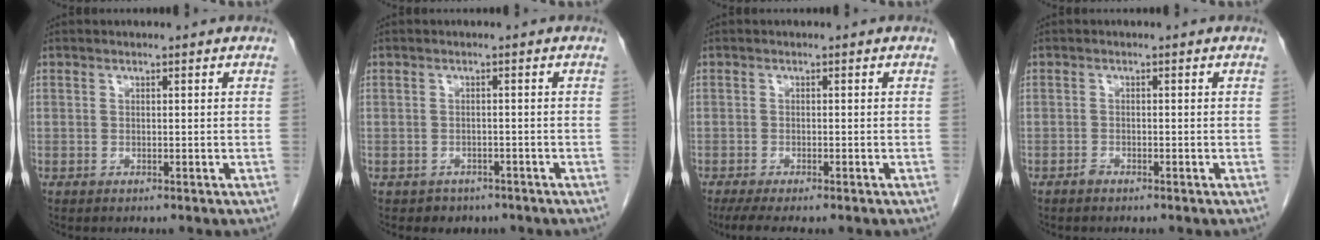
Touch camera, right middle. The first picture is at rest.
{"total": 2.6, "force": [-1.9, 1.8, 0.1], "torque": [-0.014, 0.005, -0.024]}
{"total": 5.6, "force": [-4.4, 1.0, 3.4], "torque": [-0.048, -0.013, -0.065]}
{"total": 0.8, "force": [-0.8, 0.2, 0.3], "torque": [-0.010, 0.000, -0.013]}